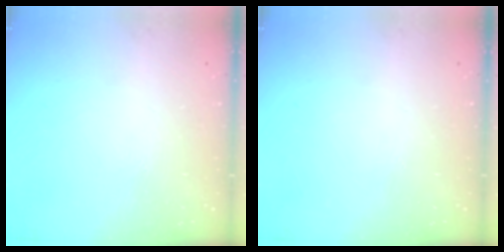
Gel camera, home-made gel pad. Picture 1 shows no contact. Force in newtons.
{"total": 0.0}